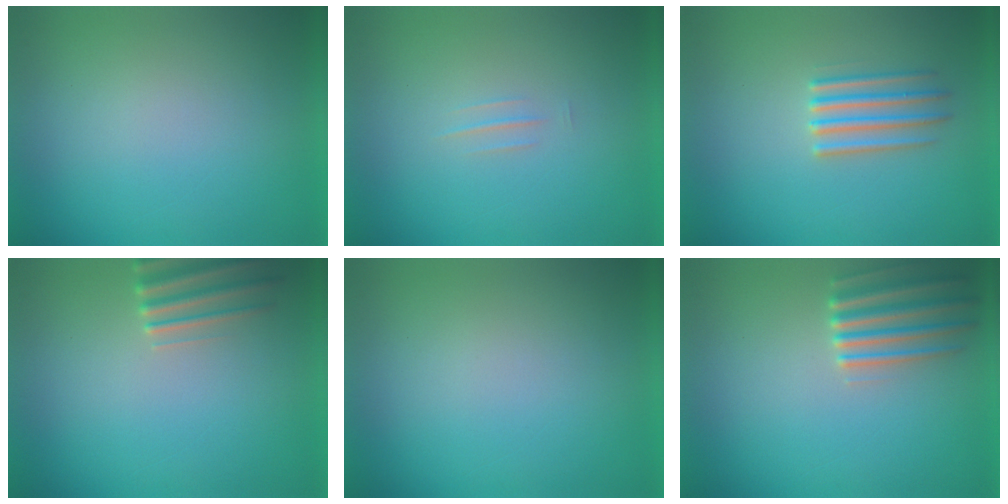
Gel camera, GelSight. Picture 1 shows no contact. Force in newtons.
{"total": 1.2}
{"total": 2.7}
{"total": 2.8}
{"total": 1.2}
{"total": 4.3}